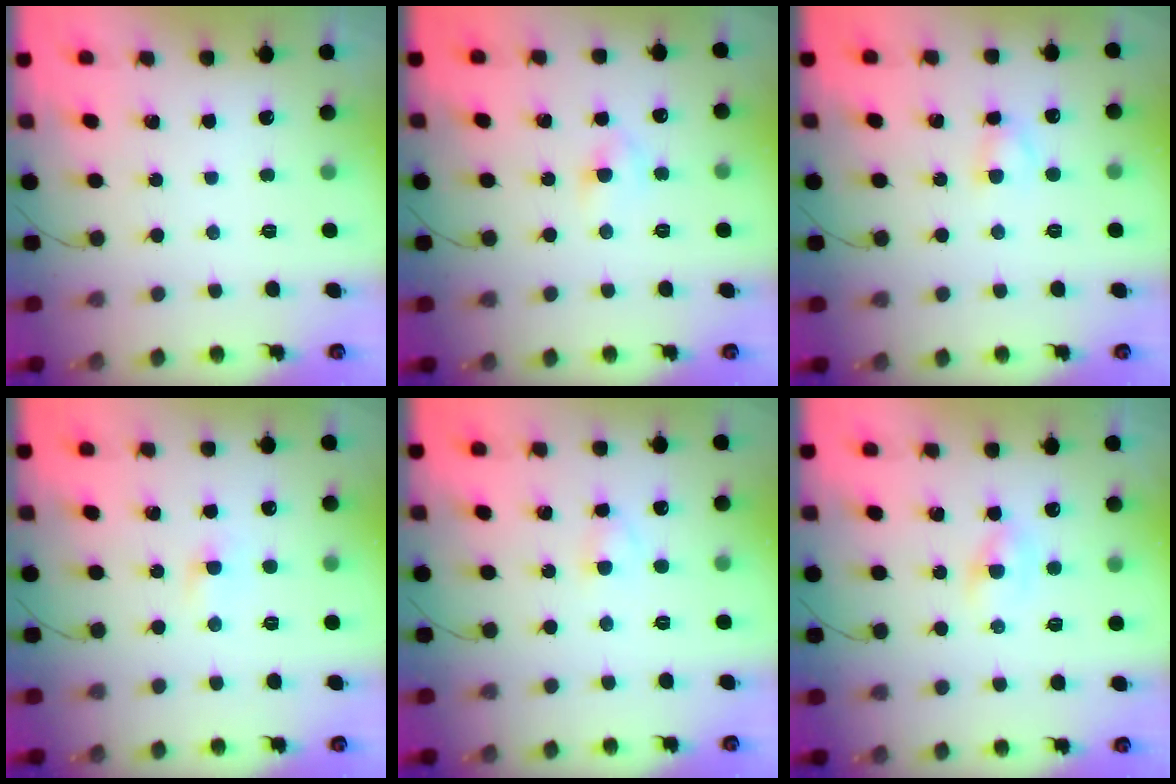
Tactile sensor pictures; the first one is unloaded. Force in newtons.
{"total": 4.8, "press": 4.6, "slide": 1.5}
{"total": 3.3, "press": 3.0, "slide": 1.3}
{"total": 1.5, "press": 1.2, "slide": 0.8}
{"total": 2.4, "press": 2.2, "slide": 1.1}
{"total": 2.7, "press": 2.5, "slide": 0.9}